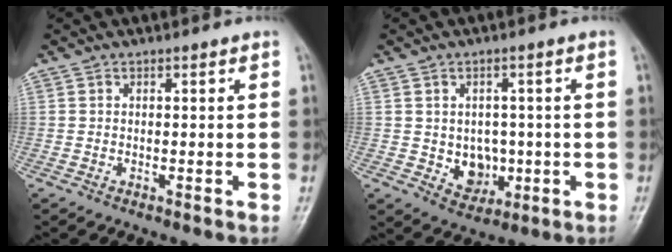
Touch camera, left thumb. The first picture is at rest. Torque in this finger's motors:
{"motor_torque": [0.11, 0.11, 0.12, 0.06, 0.02]}